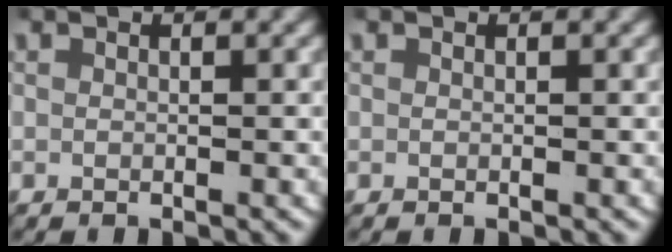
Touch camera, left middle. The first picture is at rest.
{"total": 0.0}